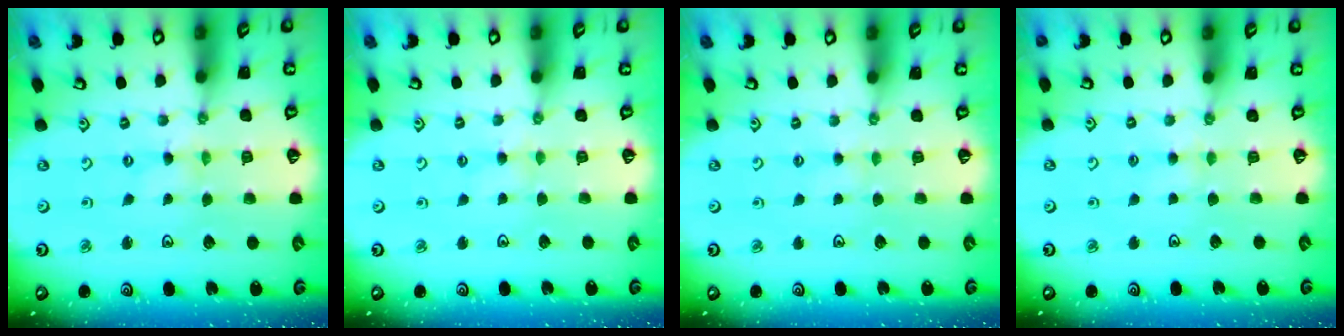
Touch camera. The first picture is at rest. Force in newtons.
{"total": 1.9, "press": 1.8, "slide": 0.4}
{"total": 1.6, "press": 1.6, "slide": 0.3}
{"total": 3.0, "press": 3.0, "slide": 0.4}